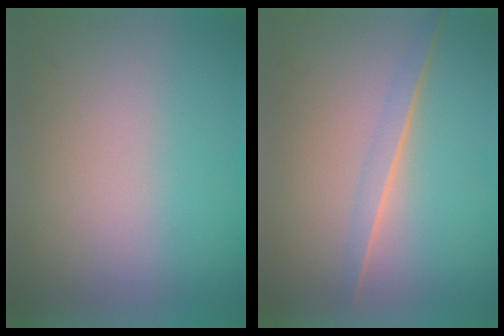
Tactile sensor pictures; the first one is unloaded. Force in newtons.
{"total": 1.3}